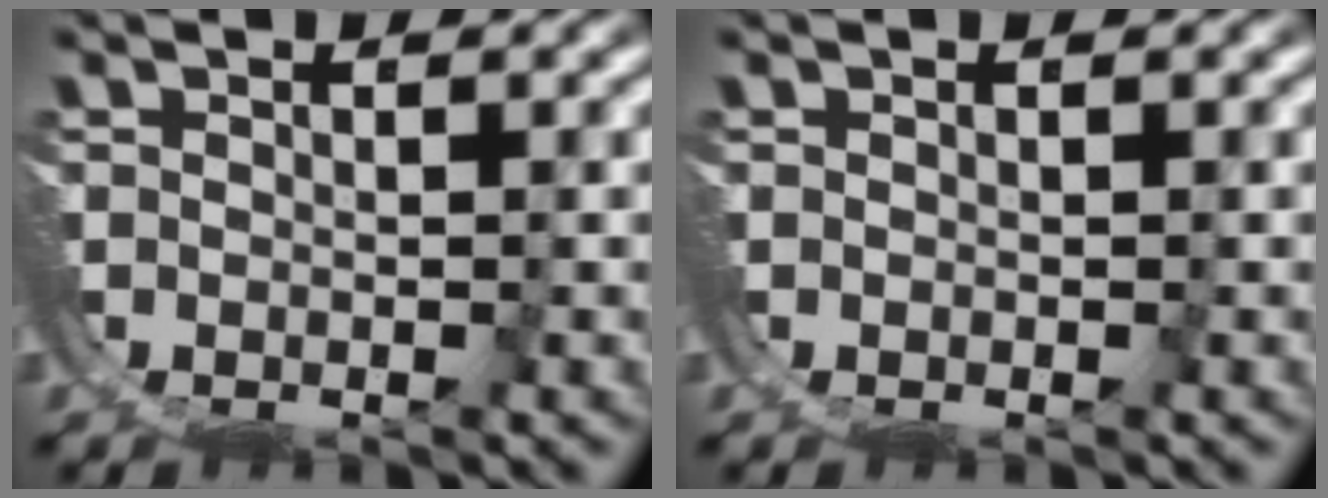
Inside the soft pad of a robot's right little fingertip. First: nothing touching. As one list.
[{"total": 0.0}]